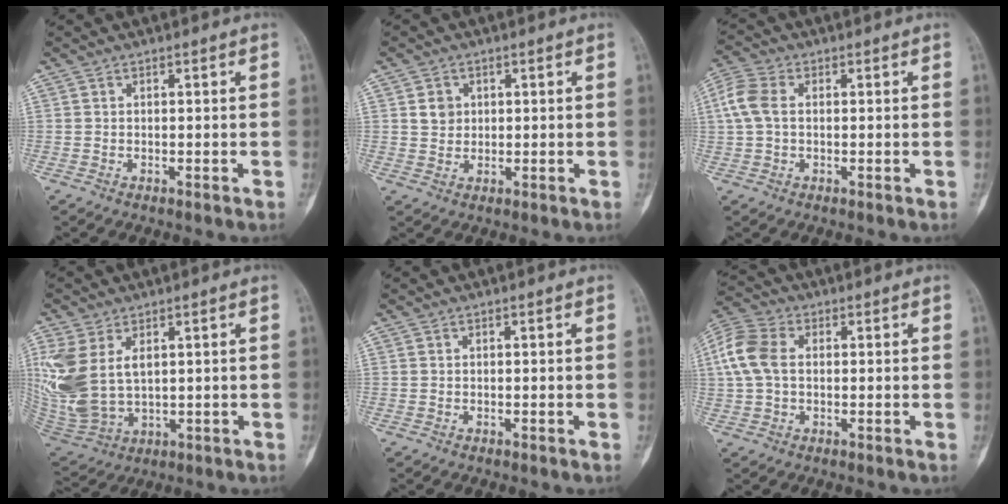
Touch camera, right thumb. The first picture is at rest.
{"total": 3.0, "force": [0.9, 2.6, 1.2], "torque": [-0.006, -0.004, 0.018]}
{"total": 6.3, "force": [0.8, 4.2, 4.6], "torque": [-0.121, 0.019, 0.011]}
{"total": 14.5, "force": [3.4, 9.0, 10.8], "torque": [-0.253, -0.013, 0.089]}
{"total": 0.0}
{"total": 9.2, "force": [1.1, 6.2, 6.7], "torque": [-0.157, 0.022, 0.019]}